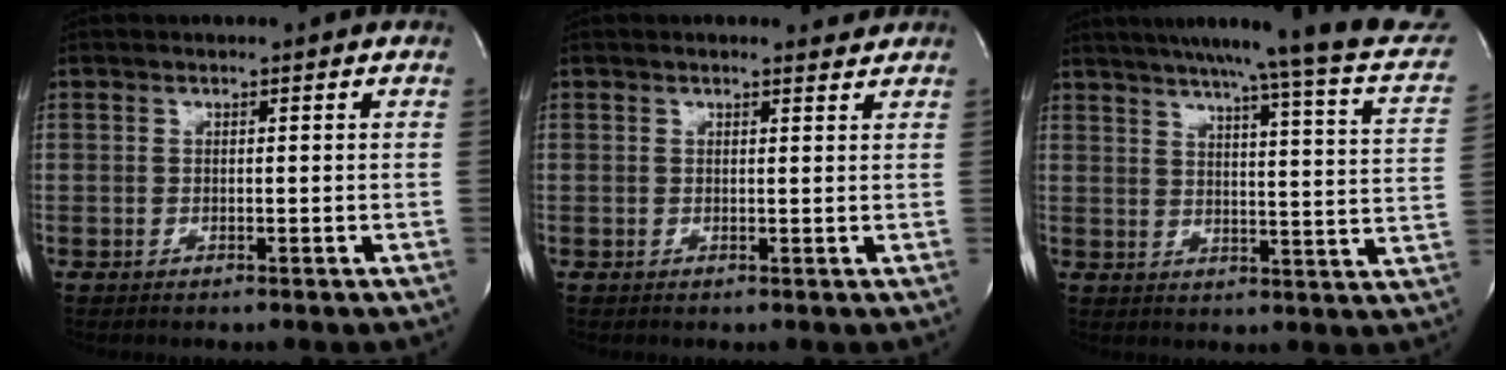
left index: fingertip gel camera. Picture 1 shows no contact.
{"total": 1.9, "force": [1.8, 0.4, 0.2], "torque": [-0.013, -0.002, 0.018]}
{"total": 24.8, "force": [21.4, 0.8, 12.6], "torque": [-0.181, -0.043, 0.253]}